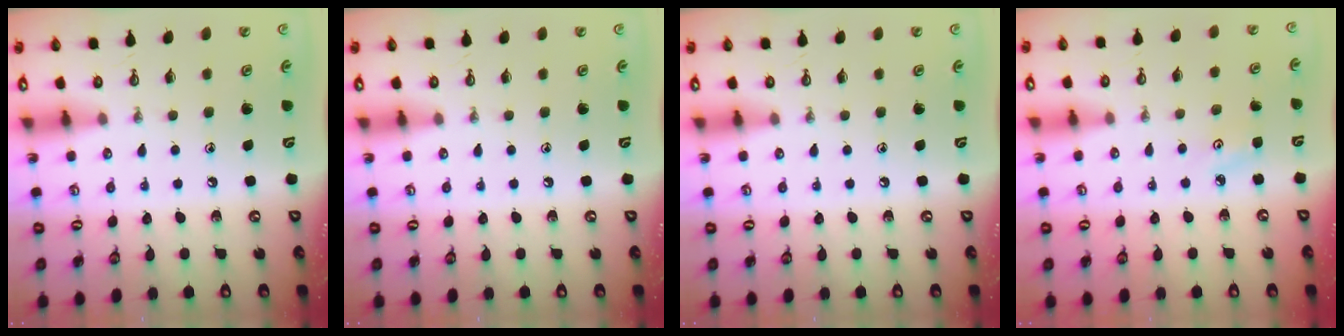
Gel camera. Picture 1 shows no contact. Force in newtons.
{"total": 0.0}
{"total": 0.0}
{"total": 2.6, "press": 2.6, "slide": 0.3}